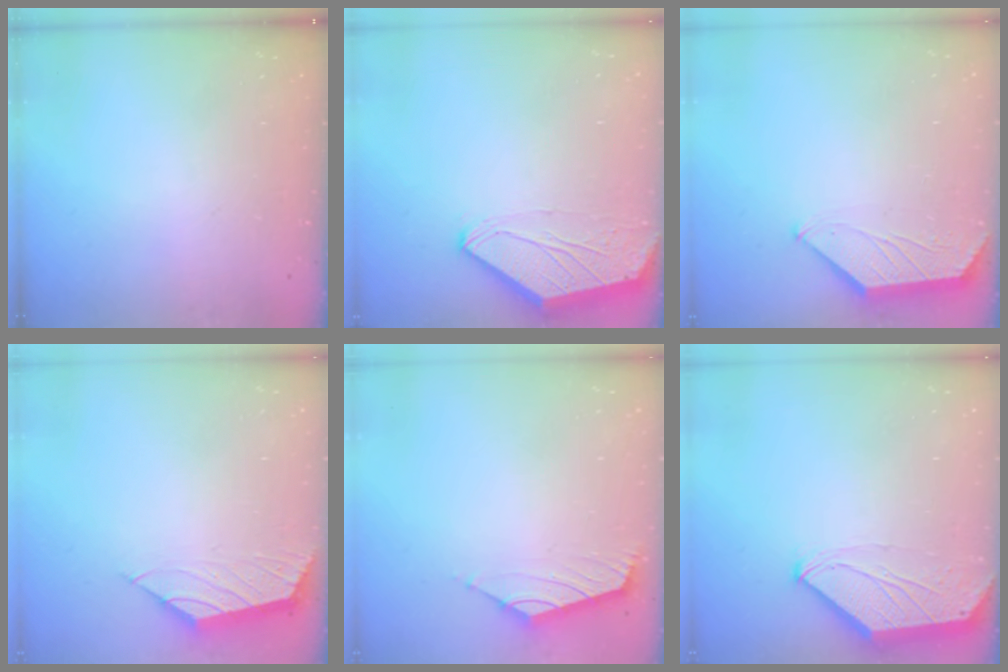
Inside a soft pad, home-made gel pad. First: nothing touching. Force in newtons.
{"total": 0.0}
{"total": 1.1, "press": 1.1, "slide": 0.3}
{"total": 1.6, "press": 1.5, "slide": 0.5}
{"total": 1.8, "press": 1.6, "slide": 0.7}
{"total": 0.0}